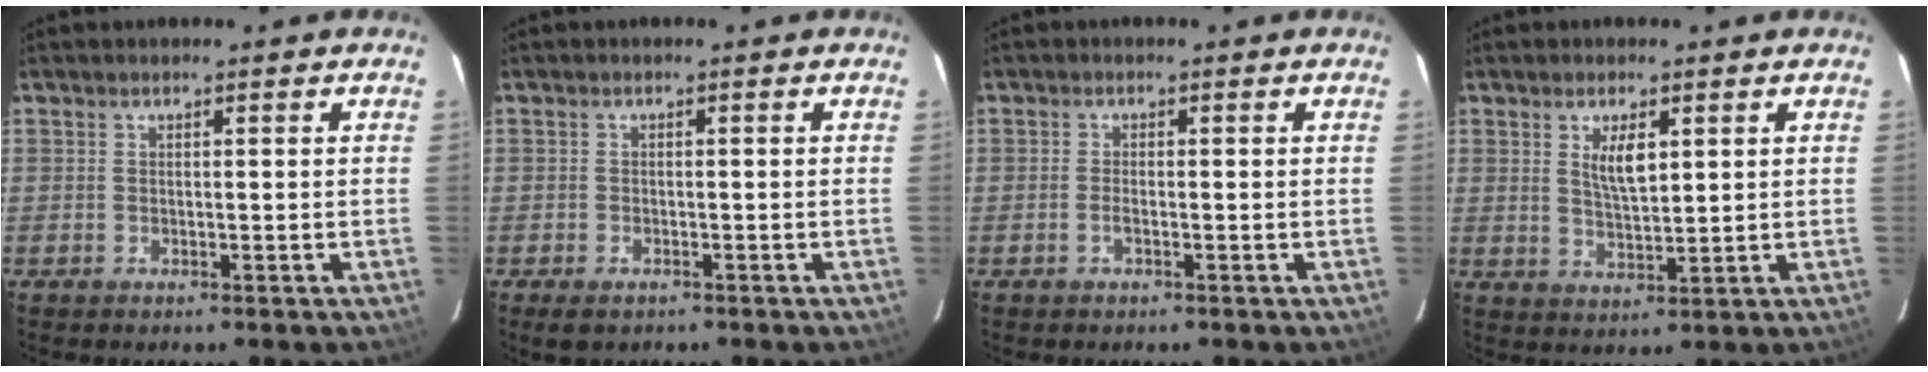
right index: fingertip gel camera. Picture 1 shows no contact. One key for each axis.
{"total": 2.9, "fx": -1.9, "fy": 1.6, "fz": 1.5, "tx": -0.033, "ty": -0.008, "tz": -0.031}
{"total": 1.2, "fx": -0.5, "fy": 0.3, "fz": 1.0, "tx": -0.022, "ty": 0.000, "tz": -0.010}
{"total": 5.2, "fx": 1.9, "fy": 2.0, "fz": 4.4, "tx": -0.078, "ty": -0.003, "tz": 0.038}